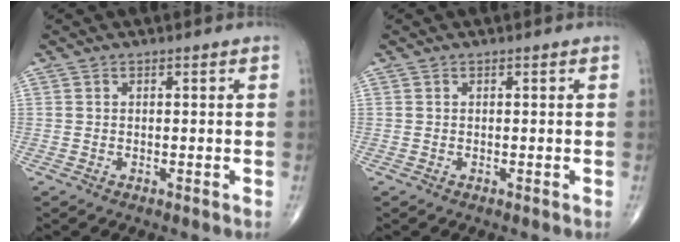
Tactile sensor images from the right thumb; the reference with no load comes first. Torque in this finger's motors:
{"motor_torque": [0.00, 0.00, 0.00, 0.00, 0.01]}